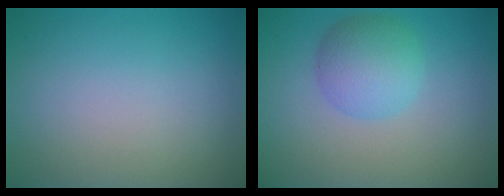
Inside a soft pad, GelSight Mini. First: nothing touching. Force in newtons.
{"total": 4.0, "press": 4.0, "slide": 0.1}